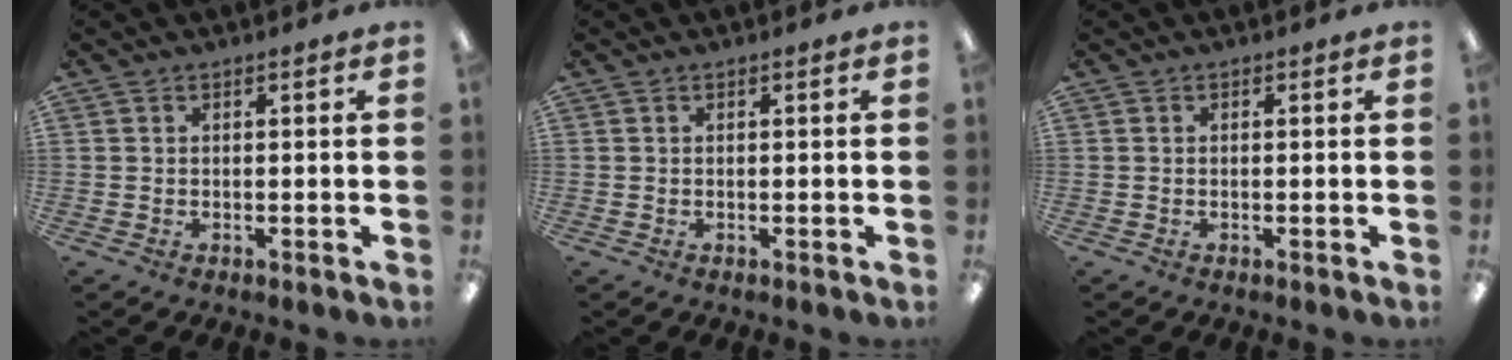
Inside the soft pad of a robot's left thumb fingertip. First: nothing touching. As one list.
[{"total": 0.0}, {"total": 0.0}]